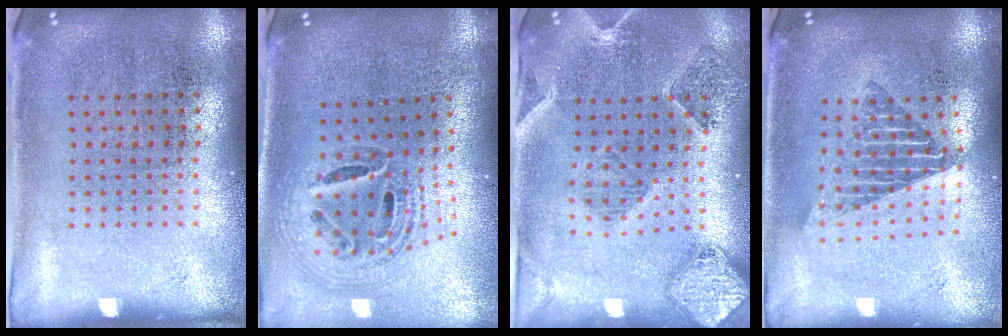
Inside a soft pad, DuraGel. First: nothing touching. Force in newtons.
{"total": 1.6, "press": 1.4, "slide": 0.8}
{"total": 1.6, "press": 1.6, "slide": 0.3}
{"total": 1.7, "press": 1.4, "slide": 1.0}